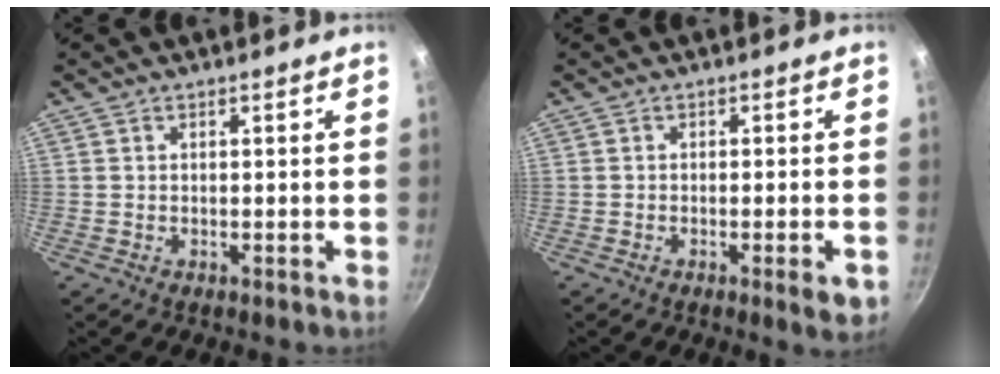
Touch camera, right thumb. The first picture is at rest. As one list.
[{"total": 4.1, "force": [-1.7, 0.7, 3.7], "torque": [-0.050, 0.002, -0.021]}]